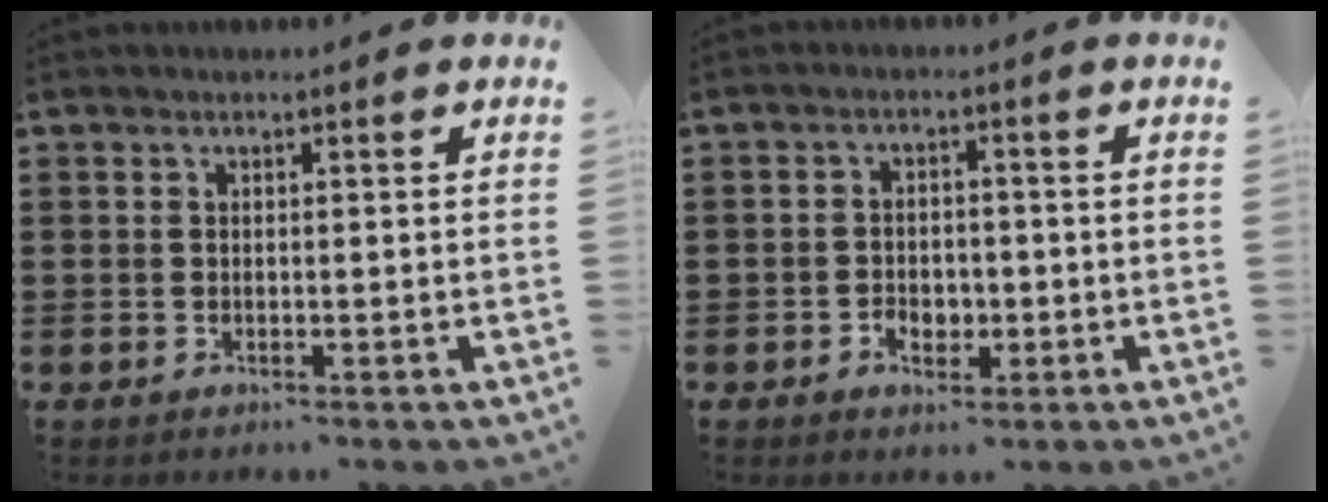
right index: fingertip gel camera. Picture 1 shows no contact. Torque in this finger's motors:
{"motor_torque": [0.64, 1.50, 0.05, 0.00]}